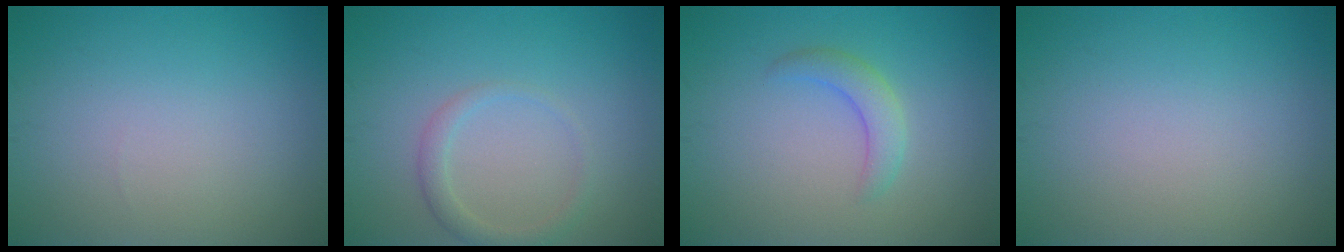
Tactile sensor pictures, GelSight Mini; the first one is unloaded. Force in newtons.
{"total": 1.7, "press": 1.7, "slide": 0.1}
{"total": 2.3, "press": 2.3, "slide": 0.2}
{"total": 0.0}